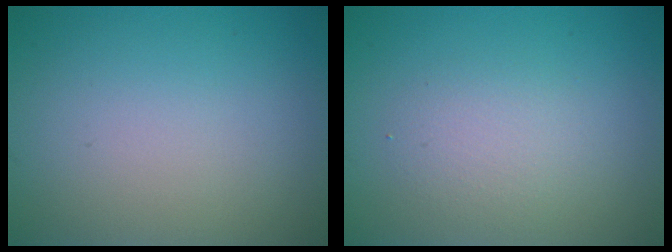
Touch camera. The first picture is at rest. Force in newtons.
{"total": 2.2, "press": 2.2, "slide": 0.1}